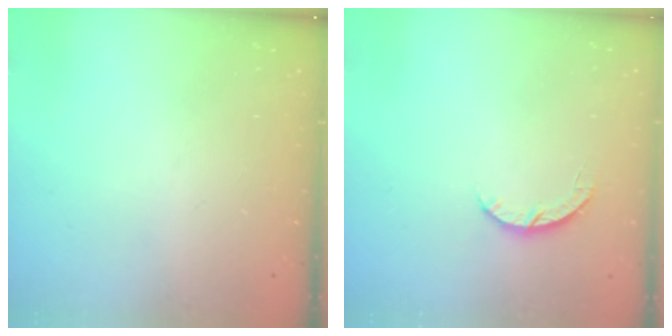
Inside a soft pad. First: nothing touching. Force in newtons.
{"total": 3.7, "press": 3.7, "slide": 0.4}